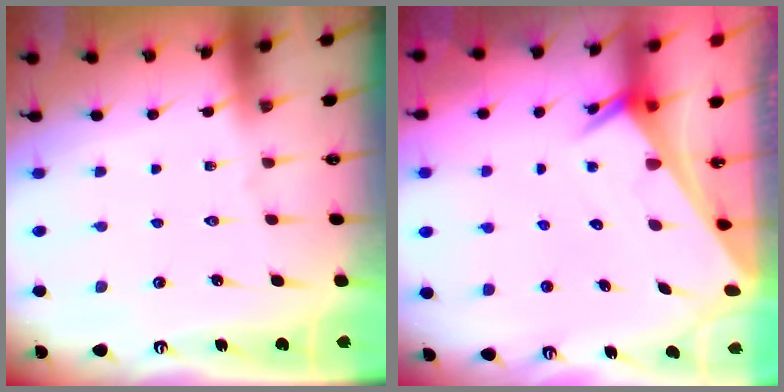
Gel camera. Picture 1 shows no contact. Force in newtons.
{"total": 2.7, "press": 2.7, "slide": 0.1}